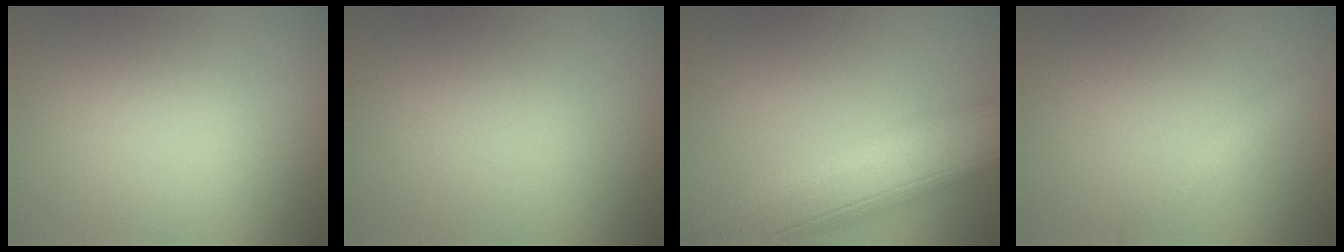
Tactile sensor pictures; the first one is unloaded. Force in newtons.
{"total": 0.0}
{"total": 12.1, "press": 12.1, "slide": 0.7}
{"total": 1.3, "press": 1.3, "slide": 0.0}